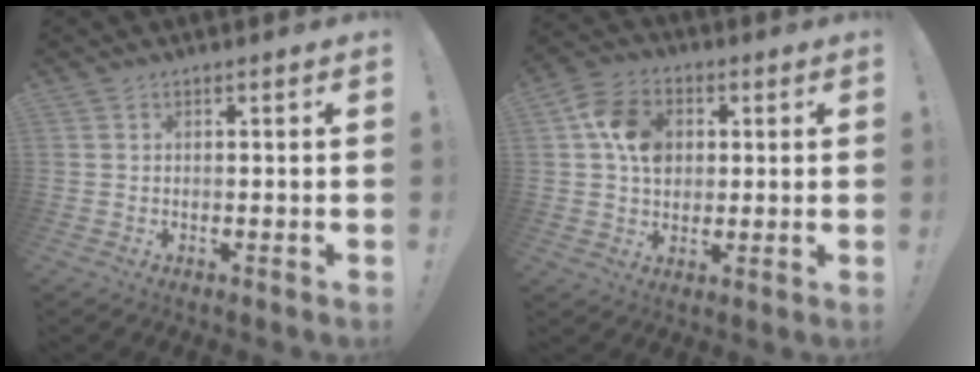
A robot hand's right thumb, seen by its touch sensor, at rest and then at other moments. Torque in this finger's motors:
{"motor_torque": [-0.72, 0.84, 0.91, 0.23, 0.06]}